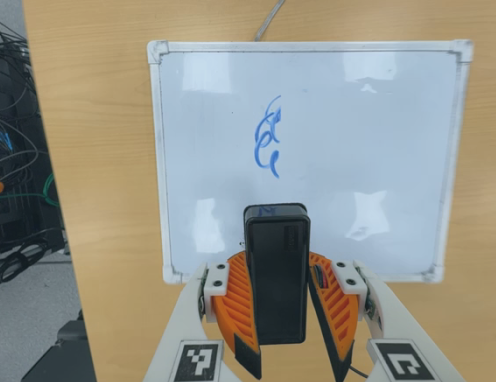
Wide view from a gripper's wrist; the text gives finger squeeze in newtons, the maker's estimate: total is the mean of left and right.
{"total": 8.8, "left": 9.1, "right": 8.5}